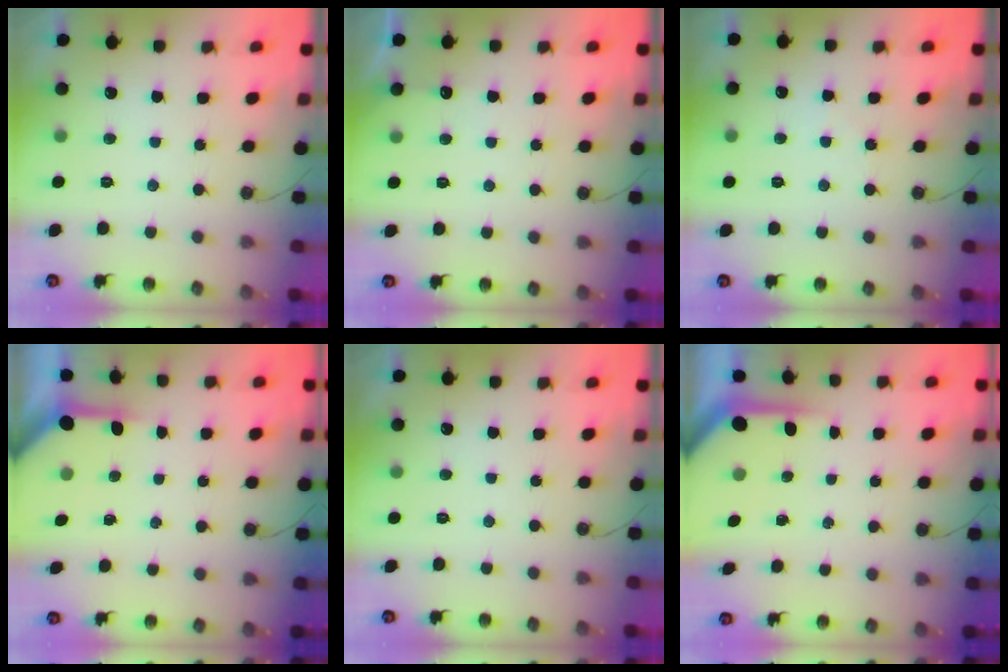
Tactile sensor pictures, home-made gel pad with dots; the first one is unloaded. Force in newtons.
{"total": 2.8, "press": 2.8, "slide": 0.4}
{"total": 3.4, "press": 3.4, "slide": 0.6}
{"total": 3.3, "press": 3.3, "slide": 0.4}
{"total": 0.0}
{"total": 3.7, "press": 3.7, "slide": 0.3}